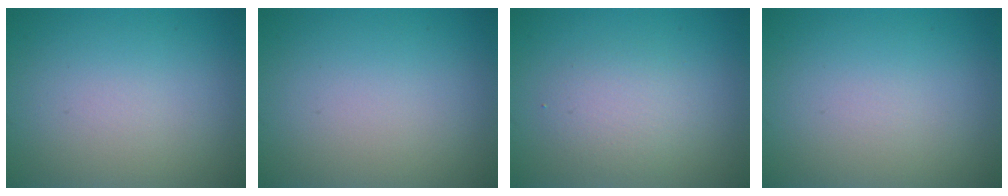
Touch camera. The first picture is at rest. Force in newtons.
{"total": 0.0}
{"total": 2.5, "press": 2.5, "slide": 0.2}
{"total": 0.0}